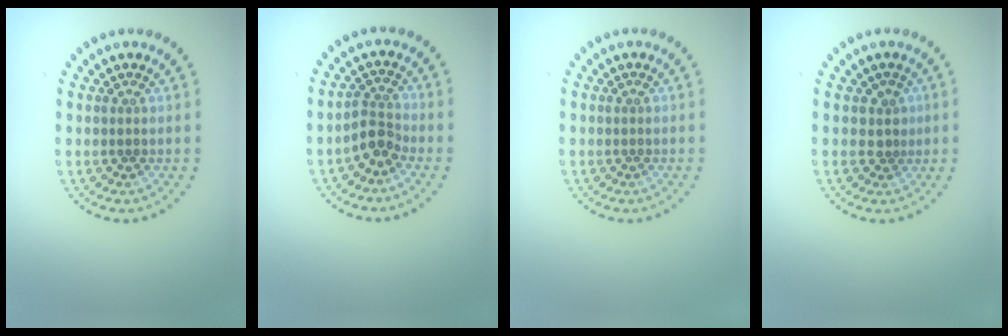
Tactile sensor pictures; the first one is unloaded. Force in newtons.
{"total": 2.4, "press": 1.8, "slide": 1.6}
{"total": 0.0}
{"total": 1.6, "press": 1.1, "slide": 1.1}